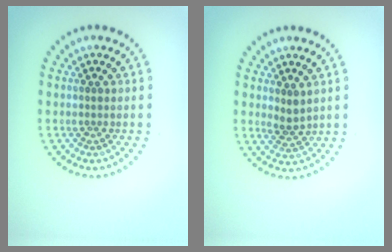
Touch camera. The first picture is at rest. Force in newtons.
{"total": 1.5, "press": 1.3, "slide": 0.9}